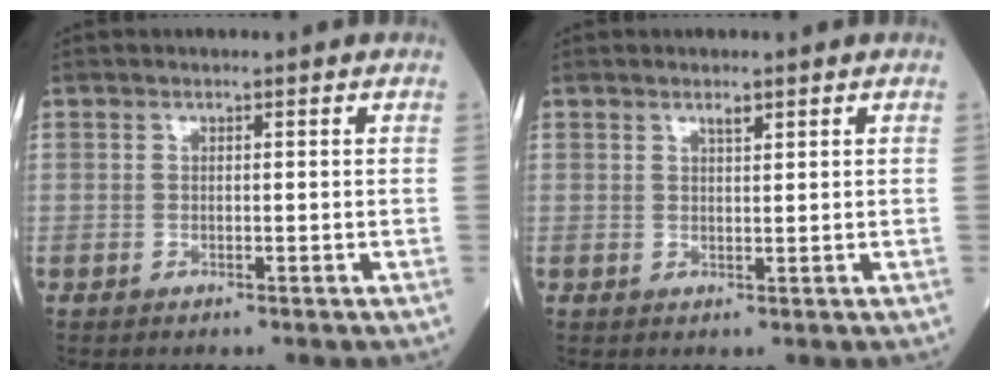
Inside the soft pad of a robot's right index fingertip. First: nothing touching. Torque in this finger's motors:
{"motor_torque": [-0.01, 0.01, -0.01, 0.00]}